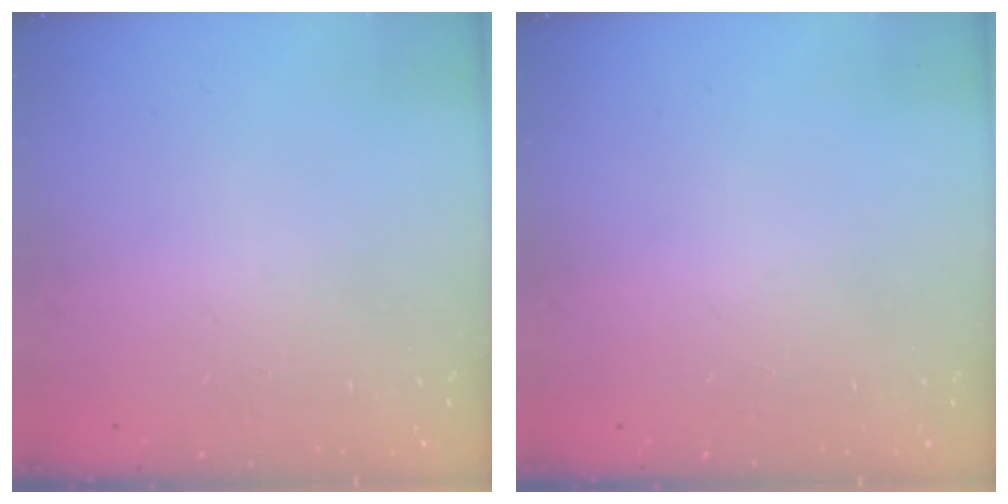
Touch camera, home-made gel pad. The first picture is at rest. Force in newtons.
{"total": 0.0}